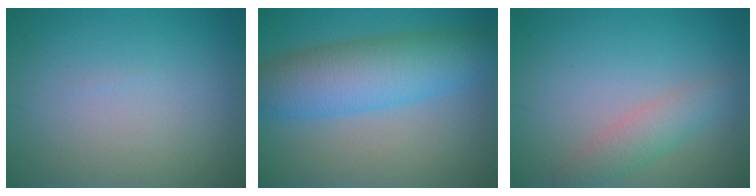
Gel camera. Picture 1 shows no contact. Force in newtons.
{"total": 7.8, "press": 7.8, "slide": 0.2}
{"total": 2.6, "press": 2.6, "slide": 0.1}